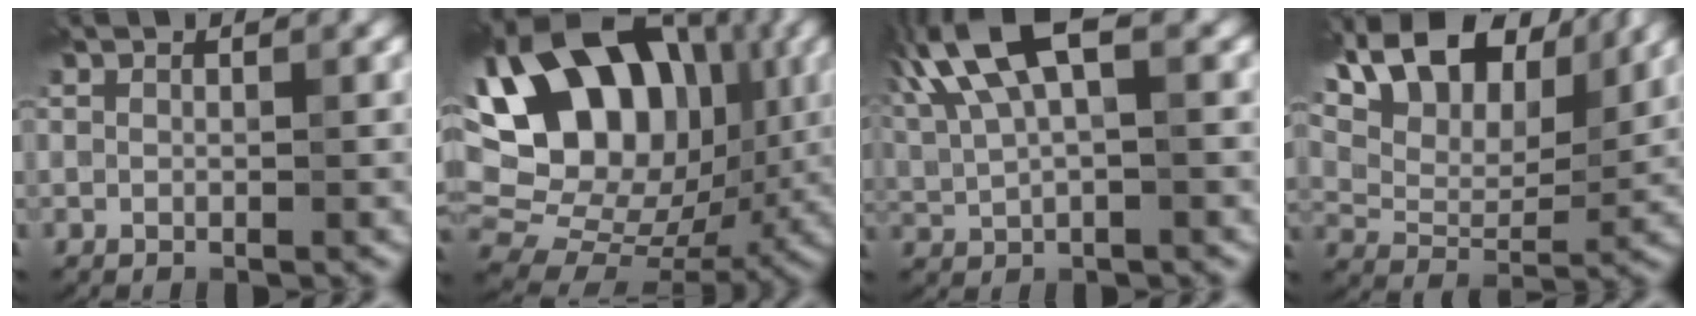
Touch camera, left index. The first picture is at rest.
{"total": 19.0, "force": [5.3, 13.3, 12.4], "torque": [-0.201, 0.039, 0.102]}
{"total": 9.2, "force": [3.8, 3.7, 7.5], "torque": [-0.181, 0.021, 0.073]}
{"total": 13.2, "force": [8.5, 6.3, 7.9], "torque": [-0.163, 0.030, 0.122]}